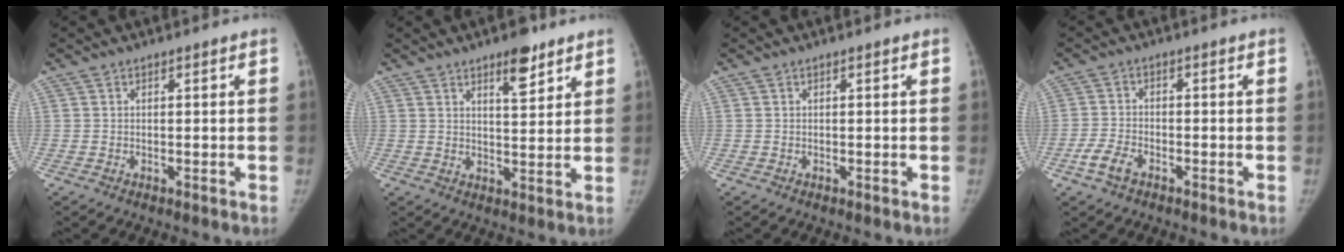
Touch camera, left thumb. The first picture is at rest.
{"total": 6.4, "force": [4.2, 2.3, 4.2], "torque": [-0.045, -0.027, 0.061]}
{"total": 0.0}
{"total": 4.3, "force": [-2.6, 2.4, 2.6], "torque": [-0.055, 0.011, -0.051]}